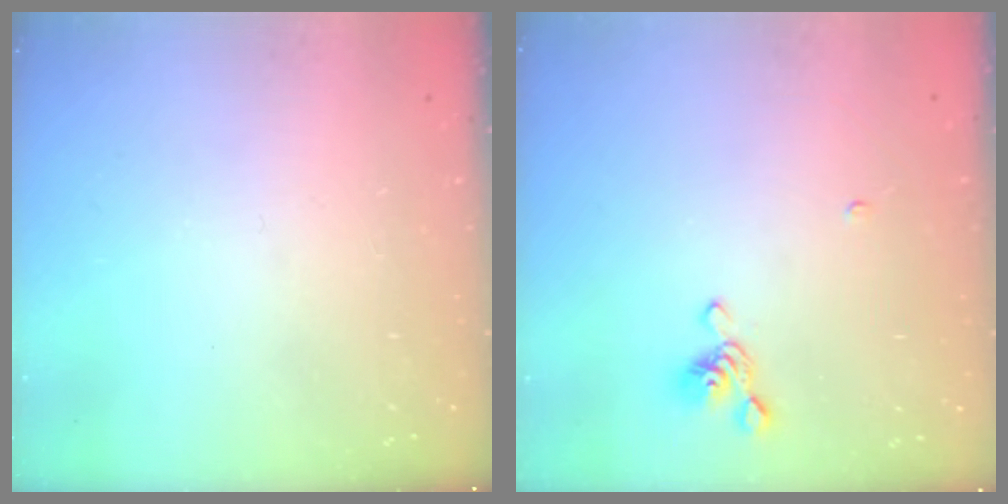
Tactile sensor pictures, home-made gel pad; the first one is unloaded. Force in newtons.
{"total": 5.1, "press": 5.0, "slide": 1.0}